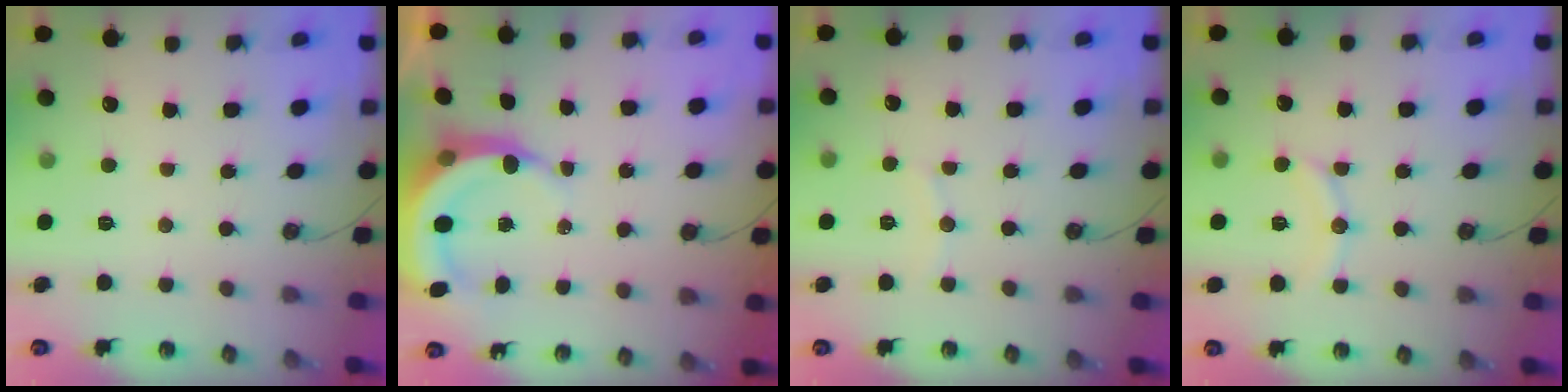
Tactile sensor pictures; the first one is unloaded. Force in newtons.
{"total": 6.7, "press": 6.7, "slide": 1.0}
{"total": 5.2, "press": 5.2, "slide": 0.6}
{"total": 9.0, "press": 8.8, "slide": 1.9}